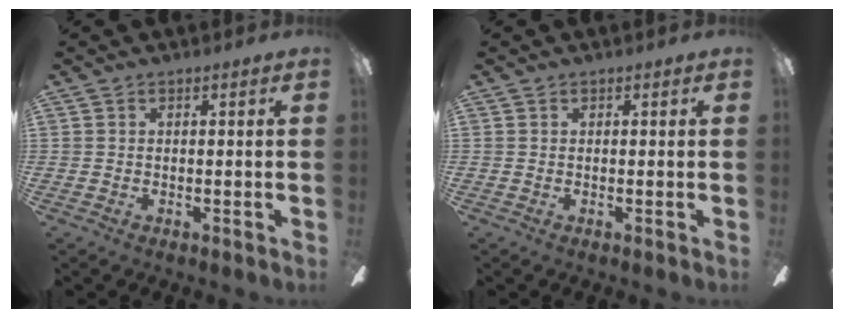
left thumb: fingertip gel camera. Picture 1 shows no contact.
{"total": 0.0}